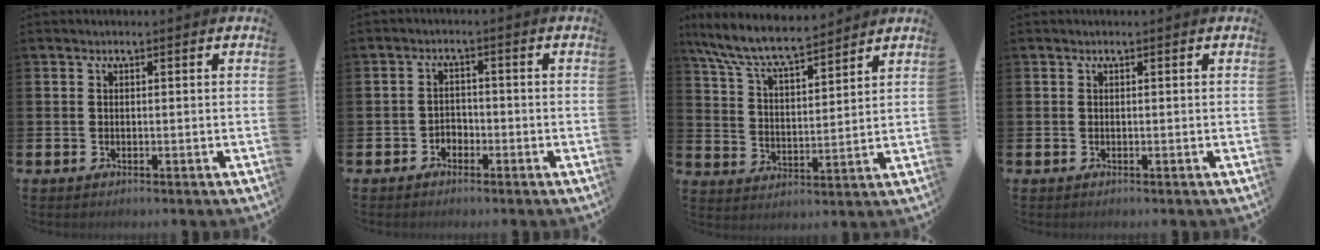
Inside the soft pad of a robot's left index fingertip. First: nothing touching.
{"total": 1.9, "force": [-1.5, 1.2, 0.2], "torque": [-0.015, 0.006, -0.033]}
{"total": 8.3, "force": [7.6, 1.1, 3.0], "torque": [-0.091, -0.044, 0.137]}
{"total": 0.0}